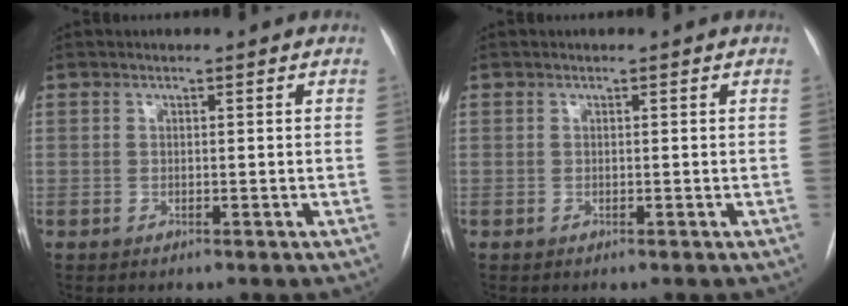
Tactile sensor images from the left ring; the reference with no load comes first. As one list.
[{"total": 0.0}]